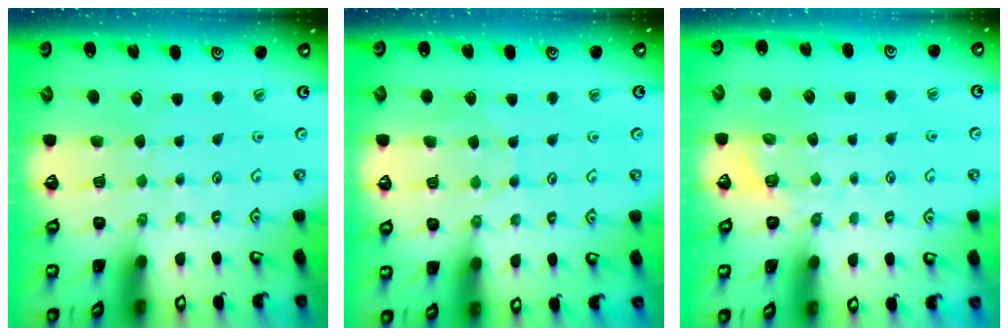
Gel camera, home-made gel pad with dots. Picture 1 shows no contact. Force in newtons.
{"total": 5.1, "press": 5.1, "slide": 0.5}
{"total": 2.3, "press": 1.5, "slide": 1.7}